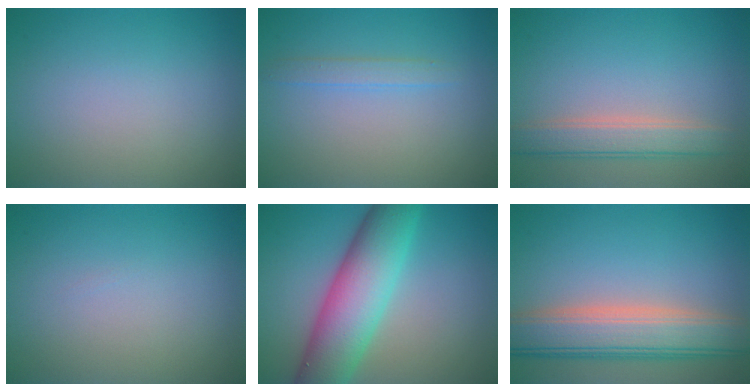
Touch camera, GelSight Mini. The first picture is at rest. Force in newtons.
{"total": 1.4, "press": 1.4, "slide": 0.0}
{"total": 3.3, "press": 3.3, "slide": 0.3}
{"total": 0.0}
{"total": 9.1, "press": 9.1, "slide": 0.4}
{"total": 7.7, "press": 7.6, "slide": 0.7}